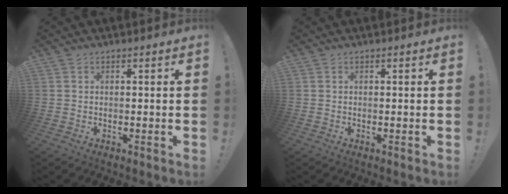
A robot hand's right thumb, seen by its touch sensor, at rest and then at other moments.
{"total": 0.0}